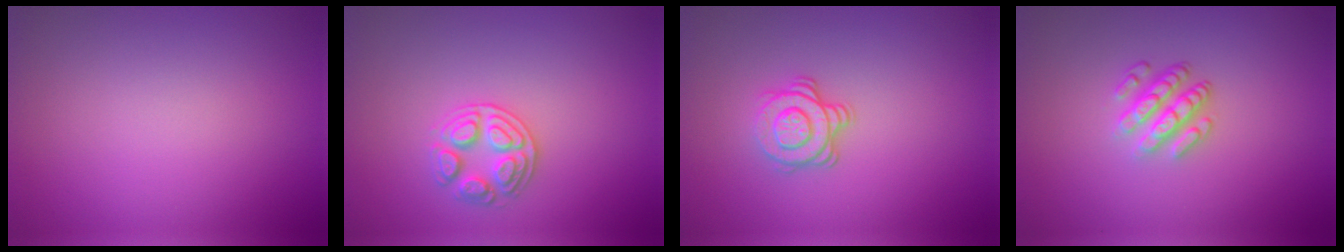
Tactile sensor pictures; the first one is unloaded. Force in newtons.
{"total": 2.7, "press": 2.6, "slide": 0.4}
{"total": 3.2, "press": 2.5, "slide": 1.9}
{"total": 3.5, "press": 2.6, "slide": 2.3}